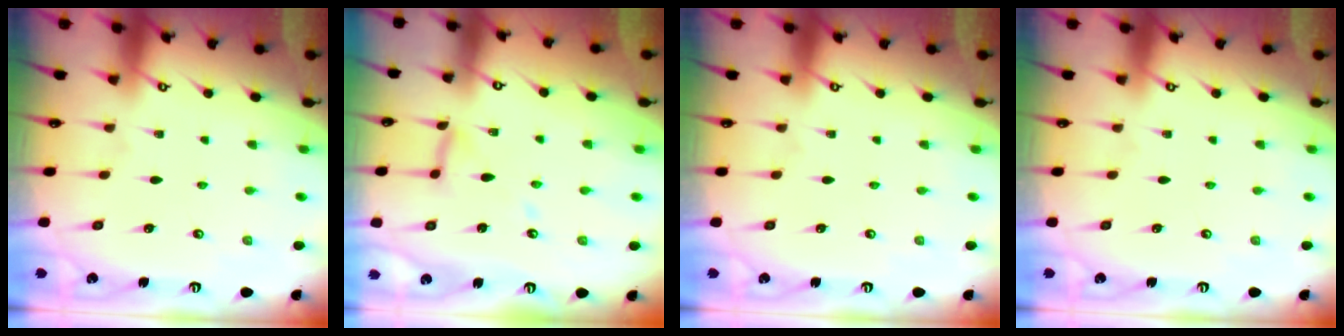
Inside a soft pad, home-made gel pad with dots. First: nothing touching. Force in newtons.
{"total": 8.6, "press": 8.6, "slide": 0.6}
{"total": 0.0}
{"total": 0.0}